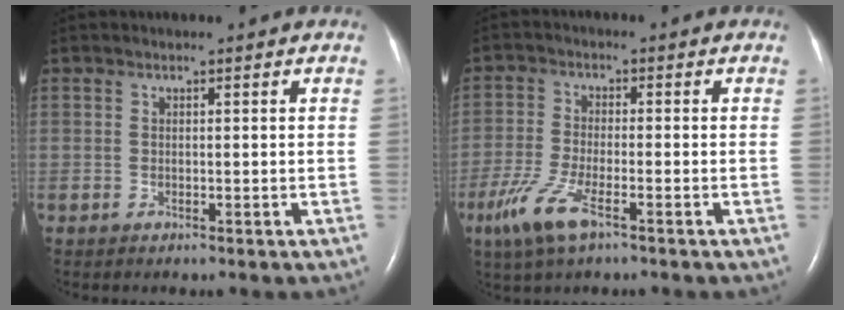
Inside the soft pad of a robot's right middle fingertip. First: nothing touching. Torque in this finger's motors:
{"motor_torque": [0.81, -0.59, 0.35, 0.06]}